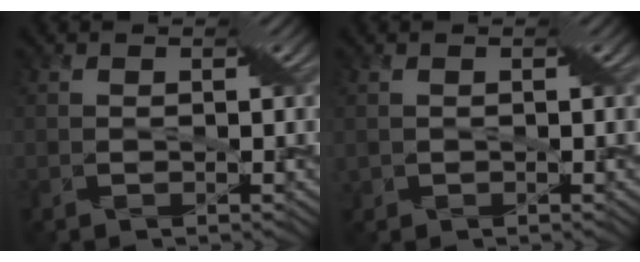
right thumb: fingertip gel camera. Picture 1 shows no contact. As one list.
[{"total": 0.8, "force": [0.0, 0.8, -0.1], "torque": [-0.008, -0.003, 0.001]}]